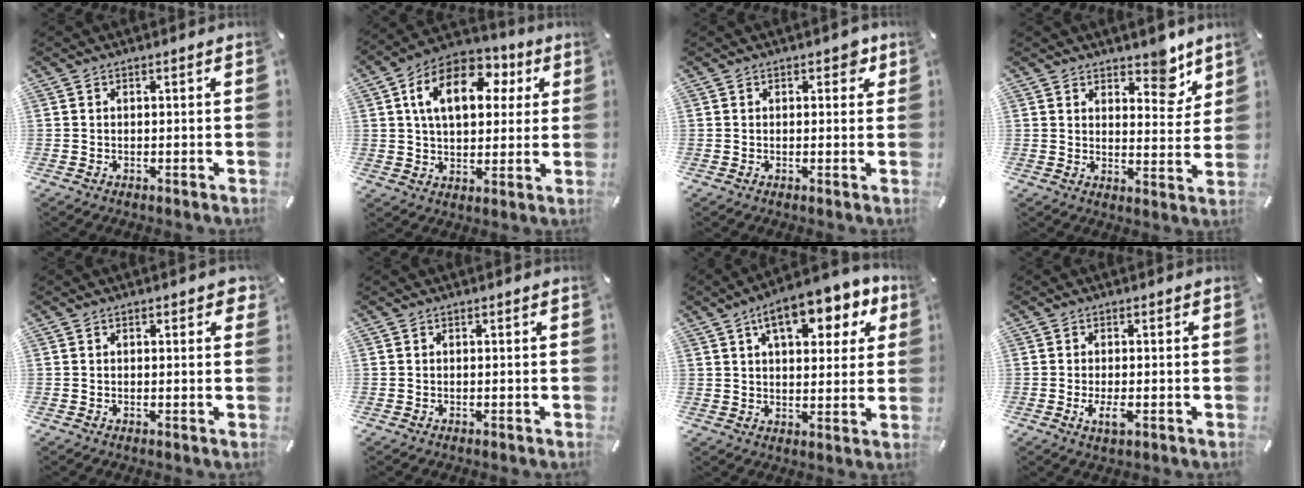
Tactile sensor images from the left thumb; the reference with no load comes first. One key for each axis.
{"total": 15.7, "fx": 5.1, "fy": 10.2, "fz": 10.8, "tx": -0.182, "ty": 0.001, "tz": 0.088}
{"total": 2.7, "fx": 1.1, "fy": 1.8, "fz": 1.7, "tx": -0.005, "ty": -0.004, "tz": 0.010}
{"total": 8.4, "fx": 6.3, "fy": 4.3, "fz": 3.4, "tx": -0.018, "ty": -0.048, "tz": 0.104}
{"total": 1.4, "fx": 0.6, "fy": 0.8, "fz": 1.0, "tx": -0.013, "ty": 0.002, "tz": 0.007}
{"total": 0.0}
{"total": 13.5, "fx": 7.3, "fy": 6.9, "fz": 9.0, "tx": -0.122, "ty": -0.025, "tz": 0.118}
{"total": 3.7, "fx": -0.9, "fy": 1.3, "fz": 3.4, "tx": -0.069, "ty": -0.009, "tz": -0.021}